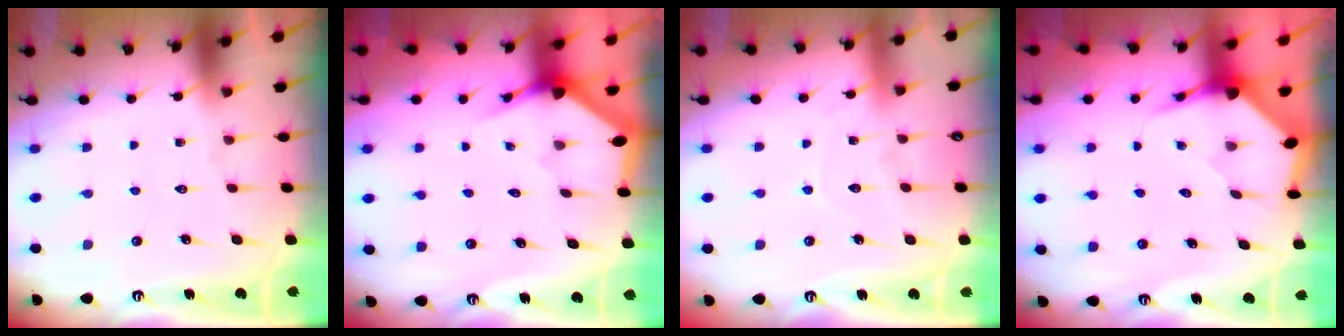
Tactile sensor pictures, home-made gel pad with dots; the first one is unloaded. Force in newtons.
{"total": 3.0, "press": 3.0, "slide": 0.2}
{"total": 5.7, "press": 5.7, "slide": 0.6}
{"total": 3.5, "press": 3.5, "slide": 0.4}